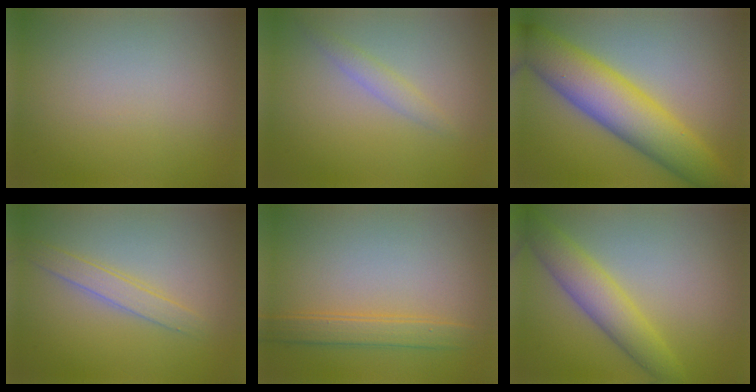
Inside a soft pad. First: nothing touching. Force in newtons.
{"total": 1.4, "press": 1.4, "slide": 0.1}
{"total": 8.6, "press": 8.6, "slide": 0.2}
{"total": 2.0, "press": 2.0, "slide": 0.1}
{"total": 3.4, "press": 3.4, "slide": 0.2}
{"total": 4.6, "press": 4.6, "slide": 0.1}